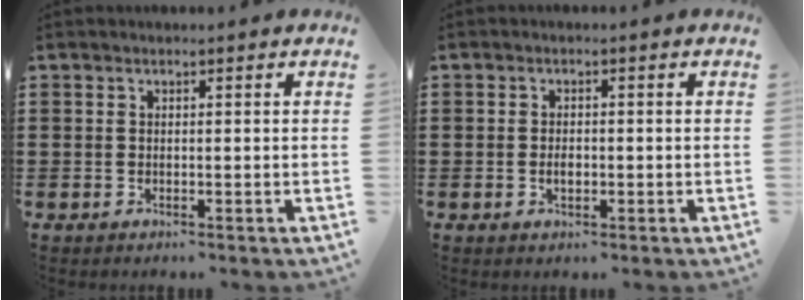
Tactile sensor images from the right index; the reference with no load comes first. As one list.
[{"total": 1.8, "force": [-0.3, 0.9, 1.5], "torque": [-0.028, 0.002, -0.006]}]